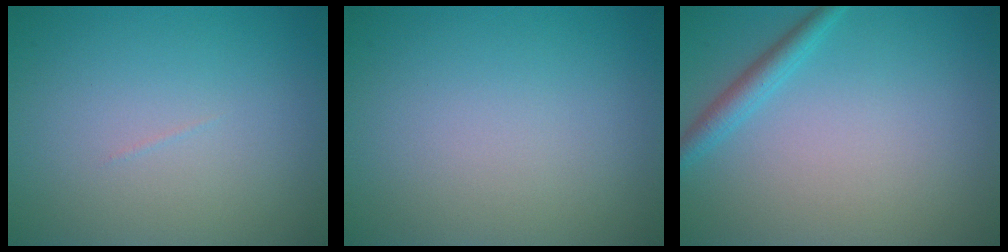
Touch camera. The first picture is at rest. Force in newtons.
{"total": 0.0}
{"total": 2.0, "press": 2.0, "slide": 0.1}